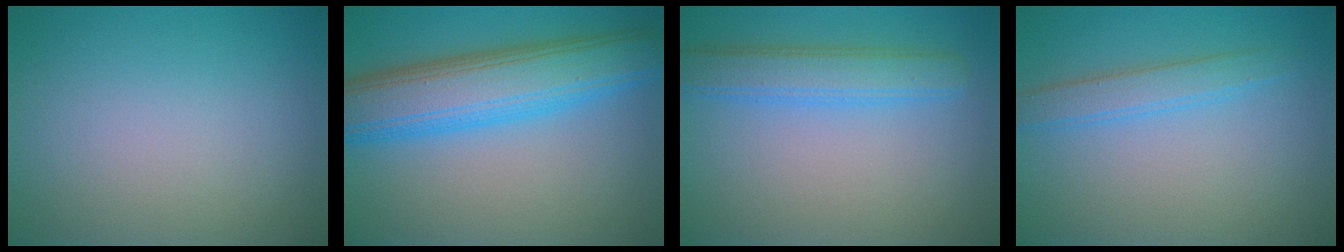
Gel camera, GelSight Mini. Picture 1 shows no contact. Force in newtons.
{"total": 8.8, "press": 8.8, "slide": 0.3}
{"total": 3.9, "press": 3.9, "slide": 0.2}
{"total": 2.5, "press": 2.5, "slide": 0.1}